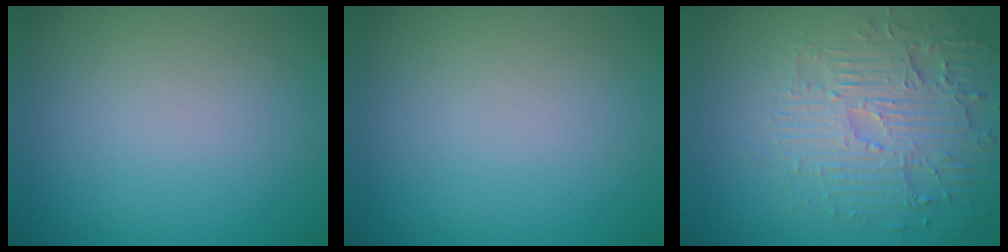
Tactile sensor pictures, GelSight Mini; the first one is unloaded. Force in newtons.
{"total": 0.0}
{"total": 4.6, "press": 4.1, "slide": 1.9}